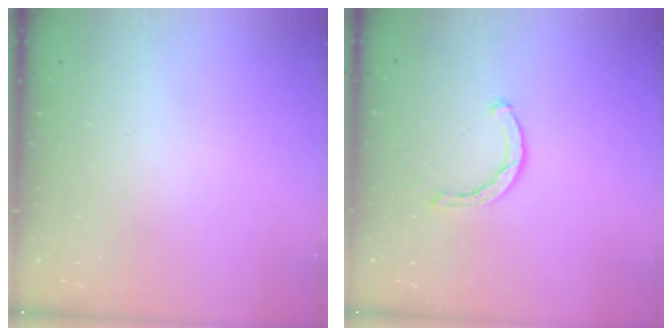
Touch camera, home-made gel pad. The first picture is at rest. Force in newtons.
{"total": 1.6, "press": 1.6, "slide": 0.2}